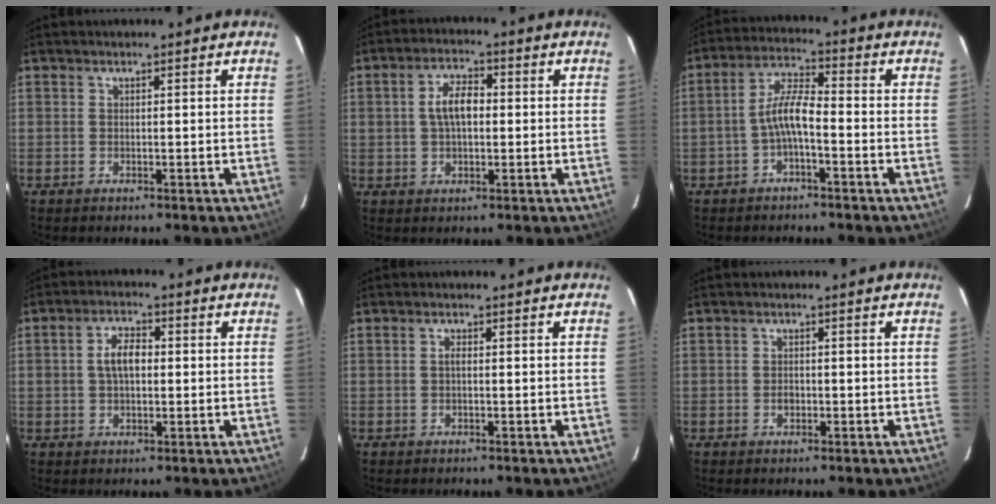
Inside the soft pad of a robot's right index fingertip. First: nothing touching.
{"total": 6.0, "force": [0.4, 3.3, 5.0], "torque": [-0.094, 0.014, 0.010]}
{"total": 5.7, "force": [-2.3, 1.4, 5.0], "torque": [-0.109, 0.017, -0.043]}
{"total": 5.2, "force": [0.3, 3.0, 4.3], "torque": [-0.080, 0.013, 0.008]}
{"total": 0.8, "force": [-0.1, 0.3, 0.7], "torque": [-0.014, 0.003, -0.002]}
{"total": 1.3, "force": [-0.5, 1.0, 0.6], "torque": [-0.012, 0.002, -0.007]}